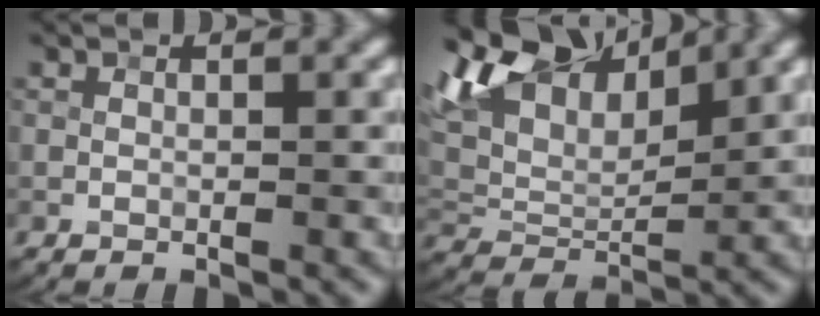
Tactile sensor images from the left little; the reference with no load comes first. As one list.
[{"total": 8.7, "force": [5.2, 4.4, 5.5], "torque": [-0.112, 0.017, 0.093]}]